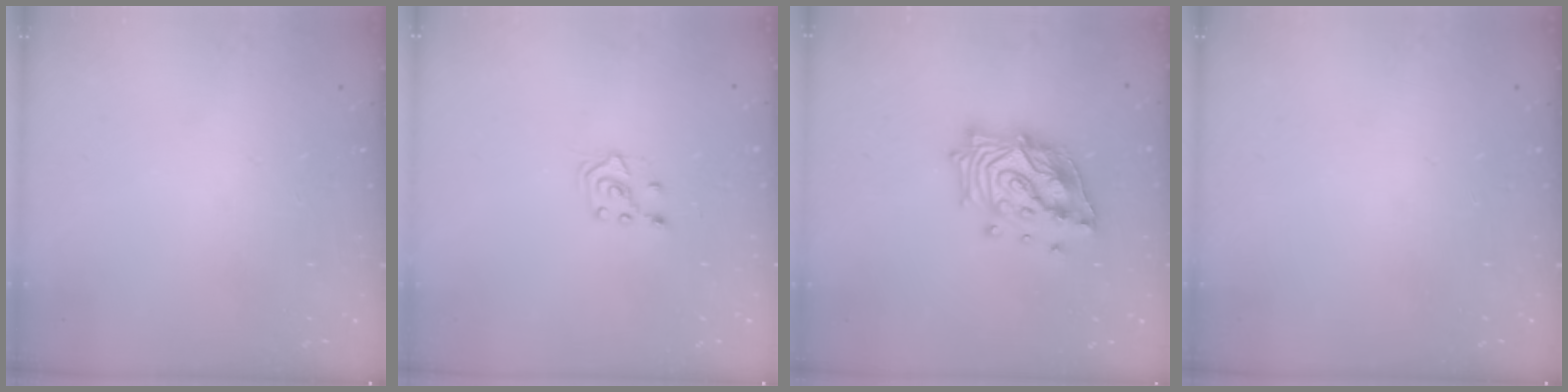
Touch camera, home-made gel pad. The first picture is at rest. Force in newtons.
{"total": 3.8, "press": 3.8, "slide": 0.5}
{"total": 18.9, "press": 18.7, "slide": 2.6}
{"total": 0.0}